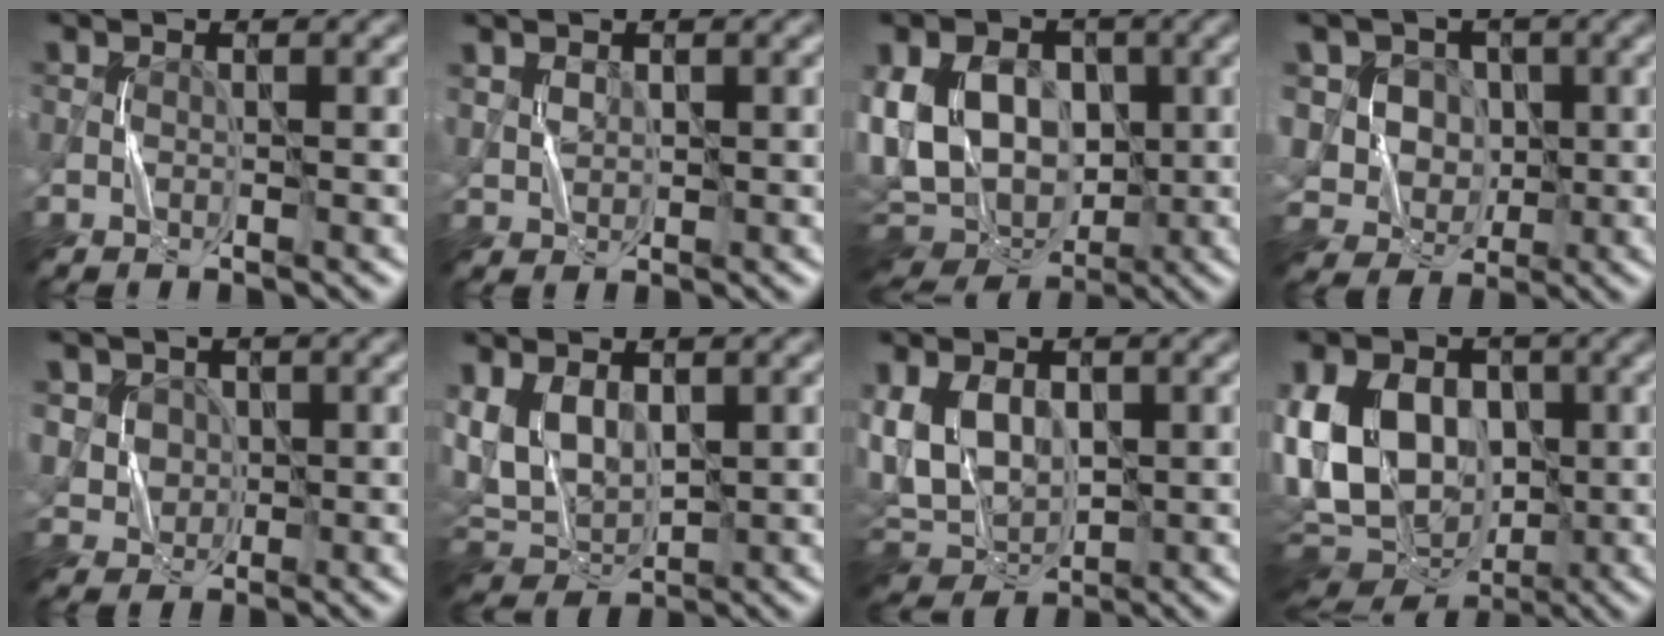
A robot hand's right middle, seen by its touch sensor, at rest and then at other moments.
{"total": 0.8, "force": [0.7, 0.5, 0.0], "torque": [0.005, -0.001, 0.019]}
{"total": 13.1, "force": [0.6, 9.8, 8.7], "torque": [-0.174, 0.004, 0.021]}
{"total": 6.2, "force": [1.3, 5.7, 1.8], "torque": [-0.022, 0.019, 0.012]}
{"total": 4.0, "force": [1.4, 3.6, 1.1], "torque": [-0.018, 0.018, 0.021]}
{"total": 4.6, "force": [1.3, 3.0, 3.2], "torque": [-0.072, -0.003, 0.028]}
{"total": 6.3, "force": [0.7, 4.4, 4.5], "torque": [-0.093, -0.001, 0.008]}
{"total": 15.8, "force": [0.1, 11.5, 10.9], "torque": [-0.225, 0.008, 0.010]}